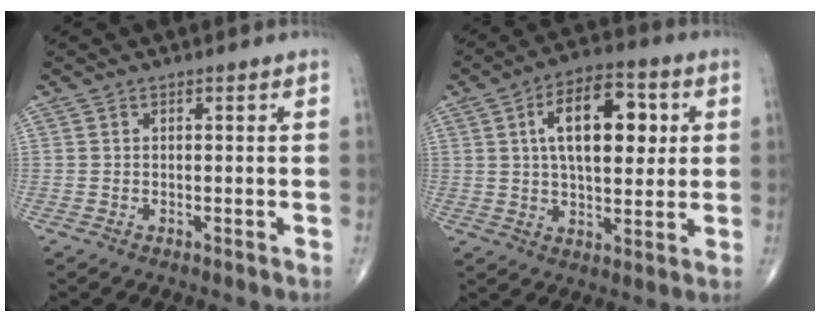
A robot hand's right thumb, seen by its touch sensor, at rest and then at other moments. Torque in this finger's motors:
{"motor_torque": [1.27, 2.77, 1.24, 0.19, 0.50]}